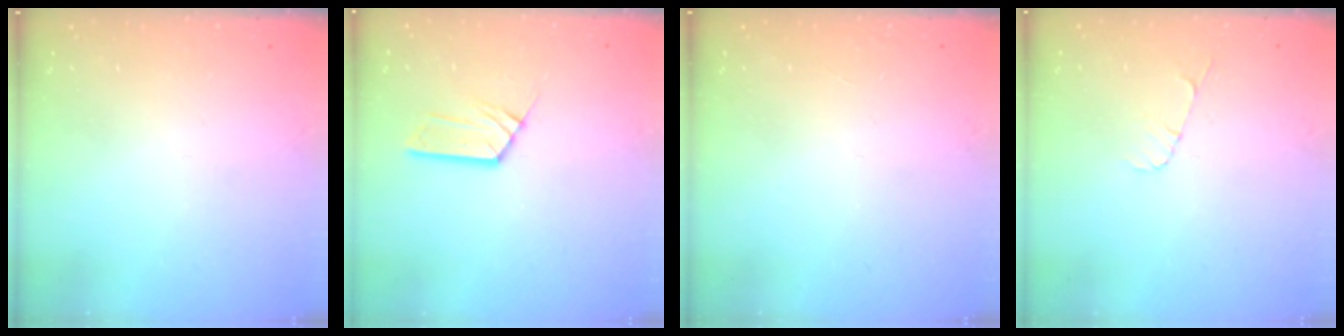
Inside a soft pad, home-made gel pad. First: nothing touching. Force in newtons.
{"total": 5.6, "press": 5.6, "slide": 0.4}
{"total": 0.0}
{"total": 4.5, "press": 4.5, "slide": 0.4}